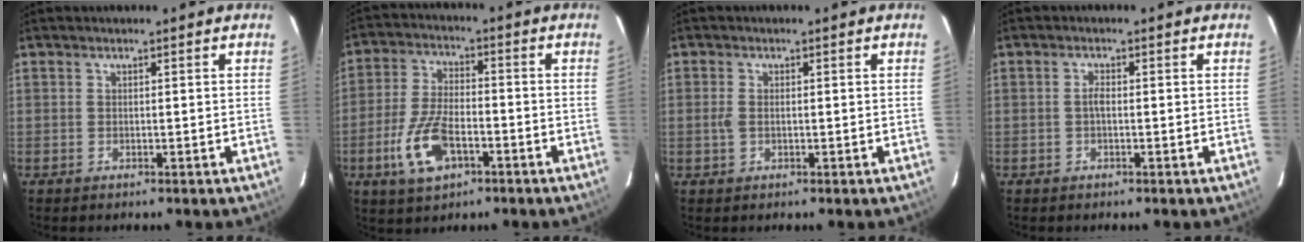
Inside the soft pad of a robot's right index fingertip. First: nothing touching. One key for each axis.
{"total": 11.0, "fx": -4.7, "fy": 5.2, "fz": 8.4, "tx": -0.186, "ty": -0.003, "tz": -0.083}
{"total": 1.9, "fx": -0.3, "fy": 1.1, "fz": 1.6, "tx": -0.035, "ty": 0.000, "tz": -0.005}
{"total": 1.2, "fx": -0.2, "fy": 0.5, "fz": 1.1, "tx": -0.022, "ty": 0.005, "tz": -0.006}